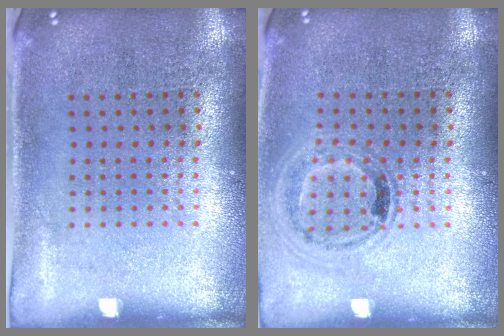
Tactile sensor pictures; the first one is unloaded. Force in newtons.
{"total": 1.0, "press": 1.0, "slide": 0.3}